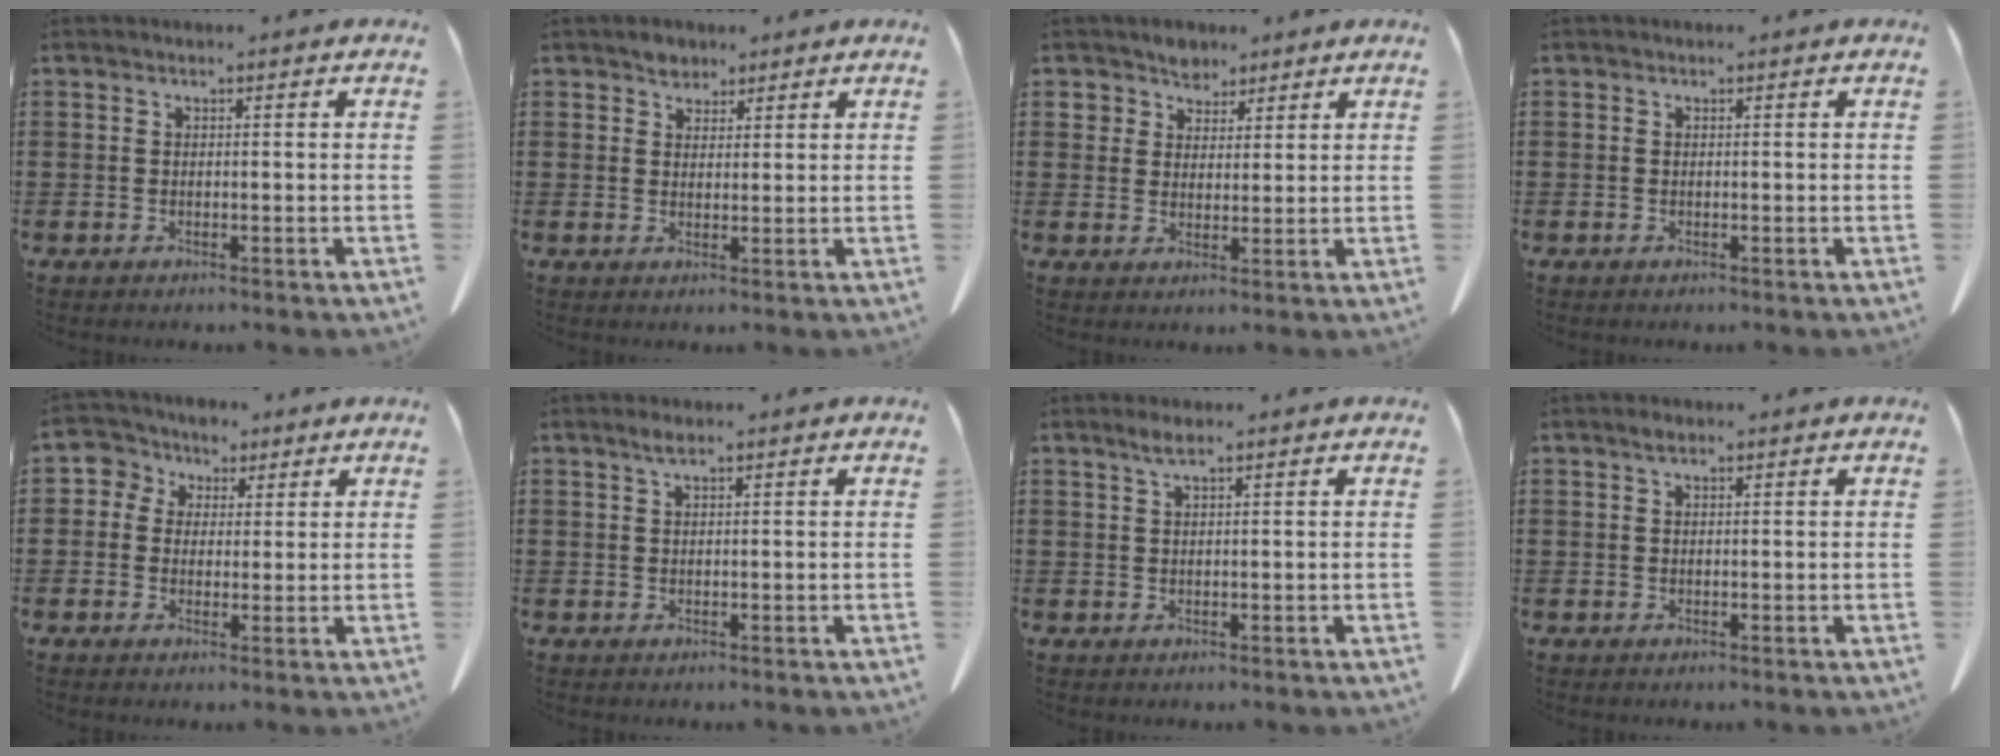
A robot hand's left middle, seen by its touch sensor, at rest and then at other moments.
{"total": 2.4, "force": [2.0, 1.3, 0.3], "torque": [-0.004, 0.000, 0.037]}
{"total": 3.9, "force": [2.9, 2.6, 0.2], "torque": [-0.023, 0.008, 0.054]}
{"total": 0.0}
{"total": 3.9, "force": [1.5, 3.5, 0.3], "torque": [-0.031, 0.002, 0.022]}
{"total": 1.4, "force": [0.8, 0.2, 1.1], "torque": [-0.023, 0.001, 0.014]}
{"total": 1.9, "force": [1.2, 0.2, 1.5], "torque": [-0.030, 0.001, 0.020]}
{"total": 0.9, "force": [0.5, 0.4, 0.7], "torque": [-0.015, 0.002, 0.009]}